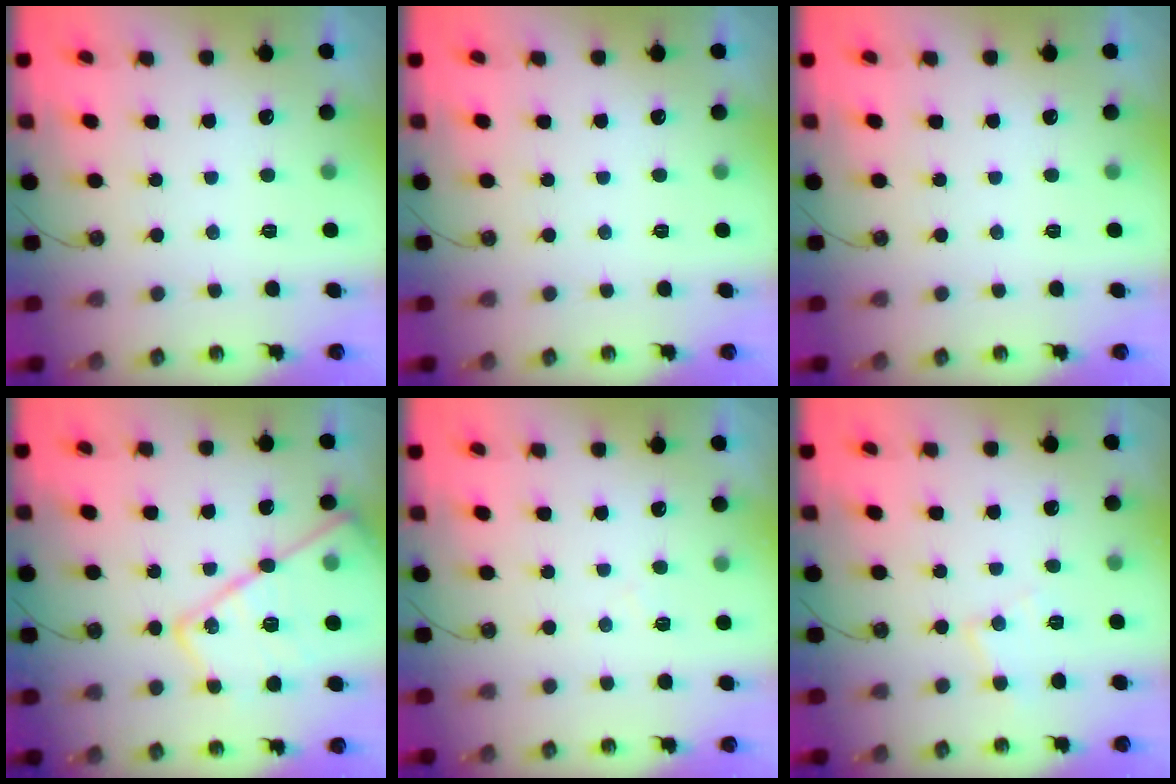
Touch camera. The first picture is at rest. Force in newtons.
{"total": 0.0}
{"total": 0.0}
{"total": 22.4, "press": 22.2, "slide": 2.4}
{"total": 4.3, "press": 4.2, "slide": 0.7}
{"total": 6.4, "press": 6.4, "slide": 0.3}